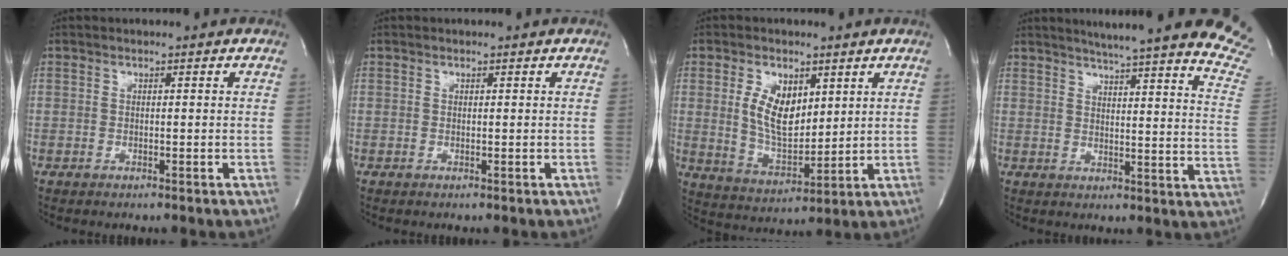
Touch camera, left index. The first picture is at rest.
{"total": 0.0}
{"total": 8.8, "force": [2.7, 4.6, 7.0], "torque": [-0.137, -0.002, 0.059]}
{"total": 25.9, "force": [23.2, -0.6, 11.3], "torque": [-0.154, -0.109, 0.264]}